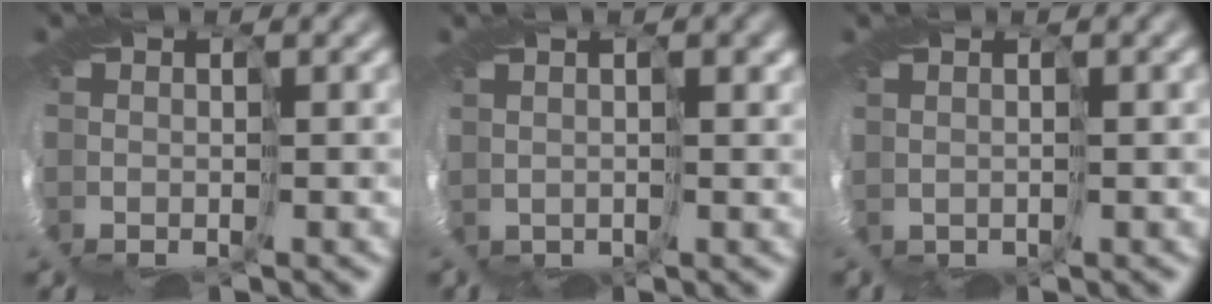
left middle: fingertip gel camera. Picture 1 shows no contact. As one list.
[{"total": 1.6, "force": [0.9, 0.8, 0.9], "torque": [-0.011, 0.013, 0.023]}, {"total": 0.6, "force": [0.0, -0.5, -0.4], "torque": [0.011, 0.006, 0.008]}]